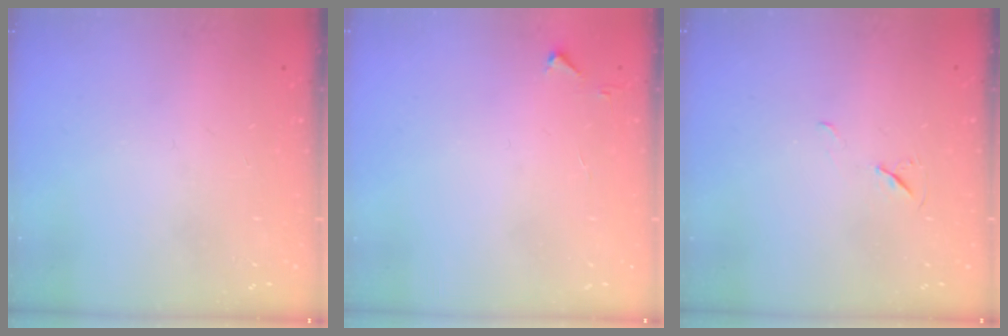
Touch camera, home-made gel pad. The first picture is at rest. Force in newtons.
{"total": 2.8, "press": 2.8, "slide": 0.4}
{"total": 4.9, "press": 4.4, "slide": 2.2}